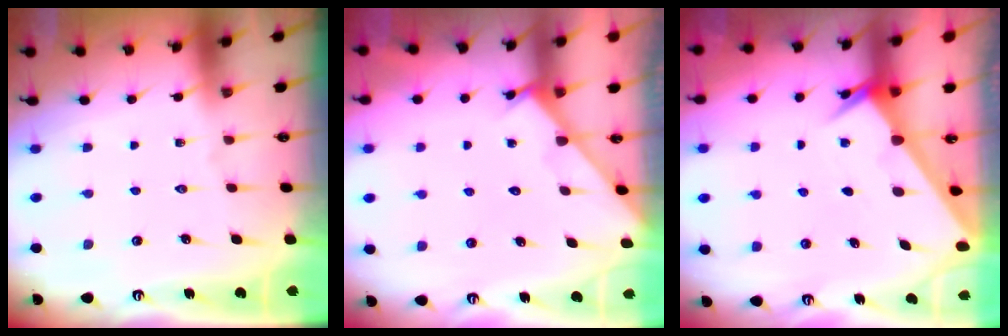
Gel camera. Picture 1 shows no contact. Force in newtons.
{"total": 2.6, "press": 2.5, "slide": 0.3}
{"total": 2.0, "press": 2.0, "slide": 0.1}